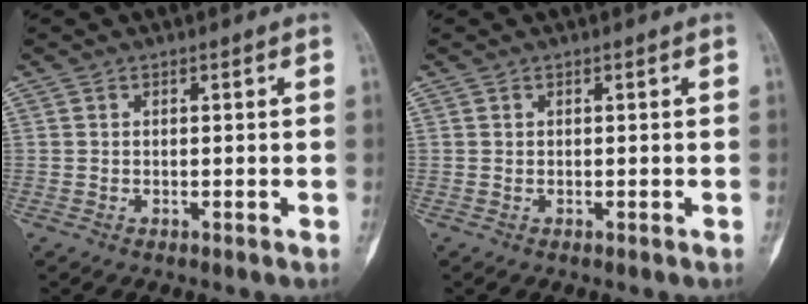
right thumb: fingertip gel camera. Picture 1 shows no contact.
{"total": 0.0}